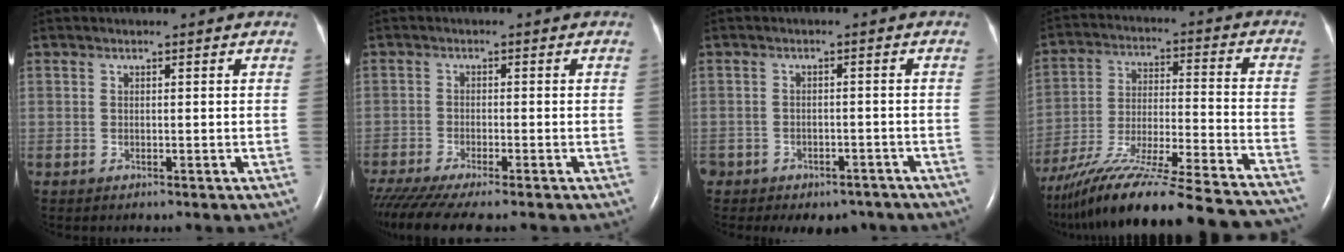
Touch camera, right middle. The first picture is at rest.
{"total": 10.1, "force": [-8.5, 0.5, 5.4], "torque": [-0.081, -0.026, -0.138]}
{"total": 9.0, "force": [-7.2, 4.9, 2.4], "torque": [-0.040, 0.002, -0.090]}
{"total": 35.5, "force": [-30.9, 2.7, 17.3], "torque": [-0.250, -0.063, -0.449]}